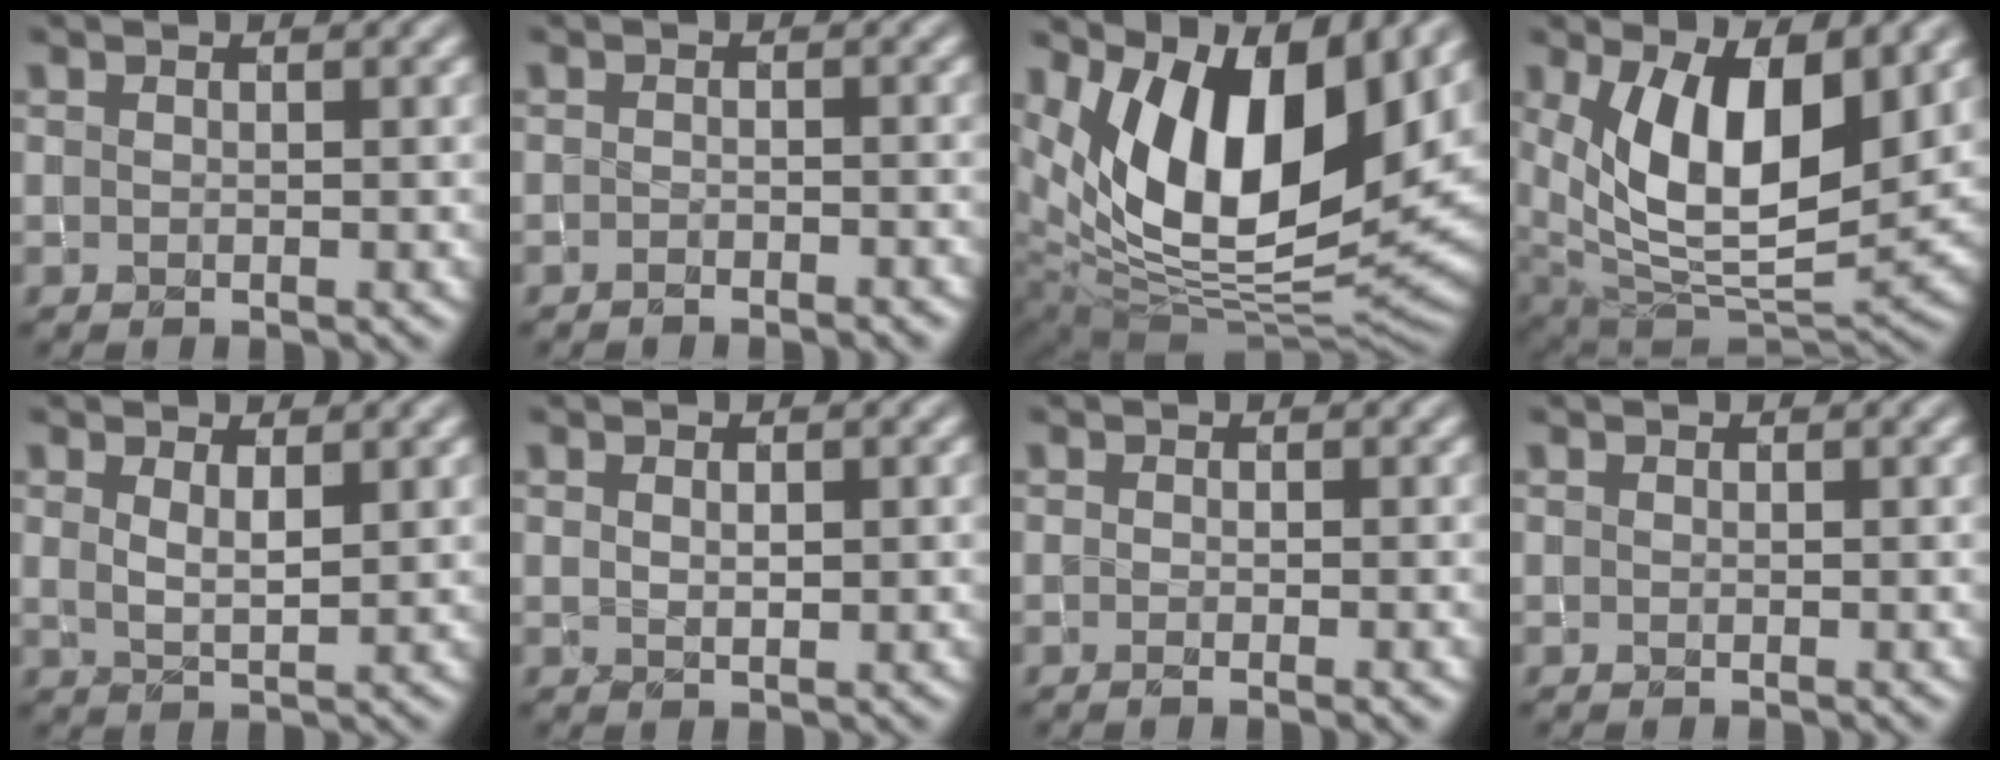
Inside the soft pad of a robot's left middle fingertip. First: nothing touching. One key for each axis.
{"total": 1.5, "fx": -1.4, "fy": 0.2, "fz": 0.7, "tx": -0.012, "ty": 0.005, "tz": -0.022}
{"total": 14.1, "fx": 5.8, "fy": 6.8, "fz": 11.0, "tx": -0.183, "ty": 0.005, "tz": 0.098}
{"total": 11.0, "fx": 3.0, "fy": 5.4, "fz": 9.2, "tx": -0.155, "ty": -0.018, "tz": 0.054}
{"total": 1.7, "fx": 1.2, "fy": 0.4, "fz": 1.2, "tx": -0.022, "ty": -0.004, "tz": 0.025}
{"total": 1.0, "fx": 0.4, "fy": 0.4, "fz": 0.9, "tx": -0.015, "ty": 0.001, "tz": 0.011}
{"total": 1.6, "fx": -0.7, "fy": 0.5, "fz": 1.4, "tx": -0.011, "ty": -0.004, "tz": -0.007}
{"total": 0.0}